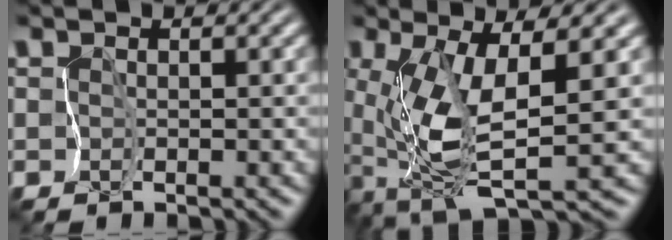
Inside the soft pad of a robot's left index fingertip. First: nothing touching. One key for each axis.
{"total": 7.1, "fx": -0.6, "fy": 2.0, "fz": 6.8, "tx": -0.146, "ty": -0.011, "tz": -0.010}